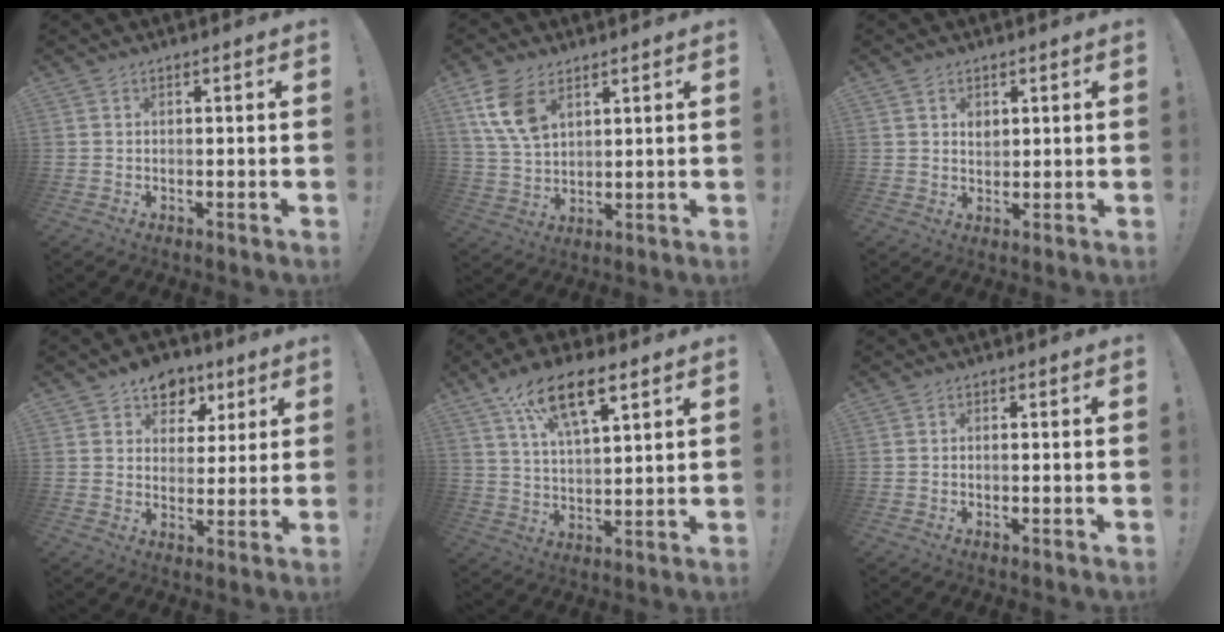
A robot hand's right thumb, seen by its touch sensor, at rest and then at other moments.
{"total": 11.0, "force": [5.8, 6.6, 6.7], "torque": [-0.135, -0.014, 0.111]}
{"total": 2.6, "force": [1.5, 2.0, 0.9], "torque": [0.002, -0.009, 0.022]}
{"total": 8.6, "force": [4.9, 6.7, 2.1], "torque": [-0.015, -0.034, 0.095]}
{"total": 14.9, "force": [8.7, 6.0, 10.5], "torque": [-0.173, -0.031, 0.152]}
{"total": 0.7, "force": [-0.3, 0.2, 0.6], "torque": [-0.016, 0.002, -0.005]}